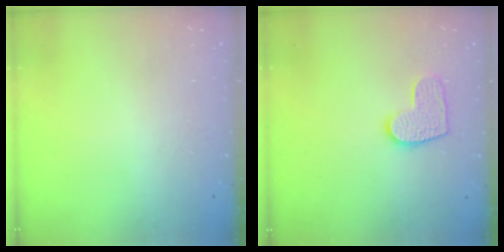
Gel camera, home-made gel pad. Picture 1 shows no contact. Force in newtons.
{"total": 9.8, "press": 9.8, "slide": 0.3}